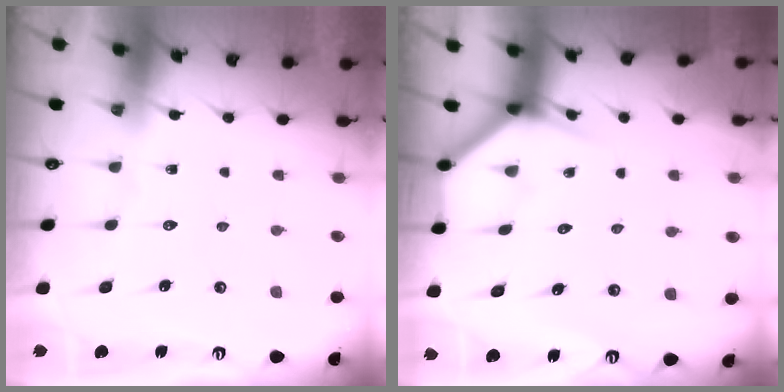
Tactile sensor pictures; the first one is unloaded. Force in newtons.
{"total": 3.9, "press": 3.9, "slide": 0.4}